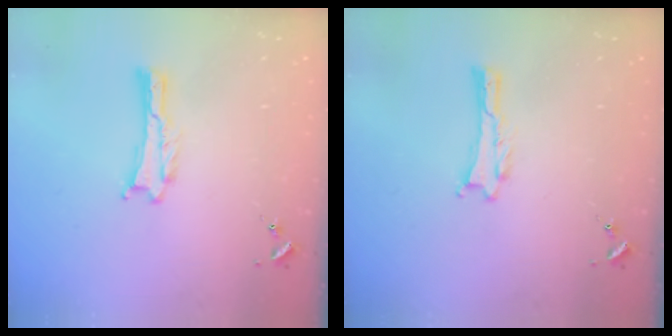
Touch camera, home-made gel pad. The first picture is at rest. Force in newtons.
{"total": 0.0}